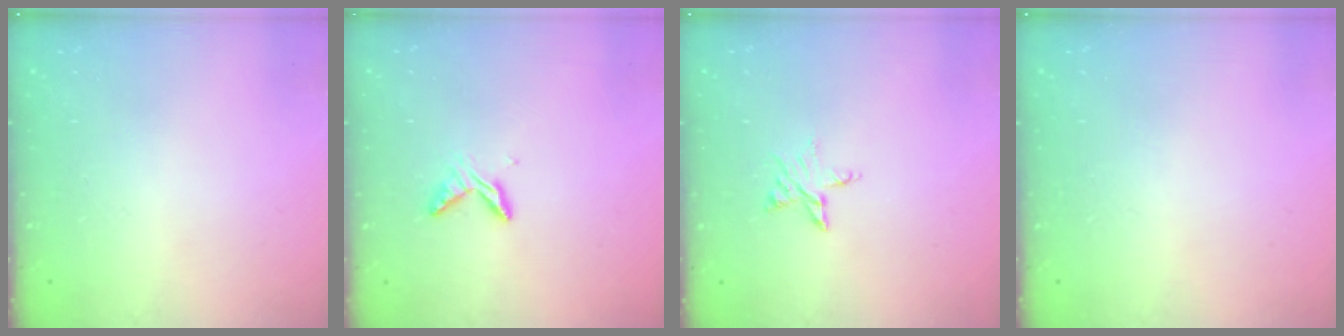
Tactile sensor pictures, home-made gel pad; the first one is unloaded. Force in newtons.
{"total": 6.4, "press": 6.4, "slide": 0.6}
{"total": 6.4, "press": 6.4, "slide": 0.5}
{"total": 0.0}